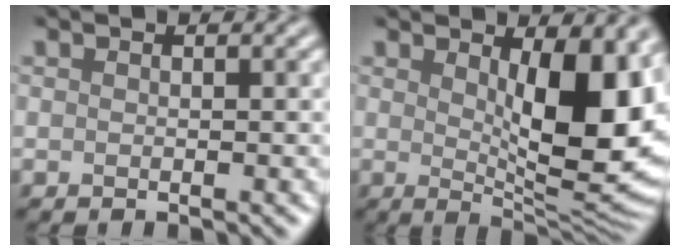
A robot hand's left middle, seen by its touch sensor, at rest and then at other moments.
{"total": 10.0, "force": [1.9, 4.0, 8.9], "torque": [-0.119, -0.010, 0.035]}